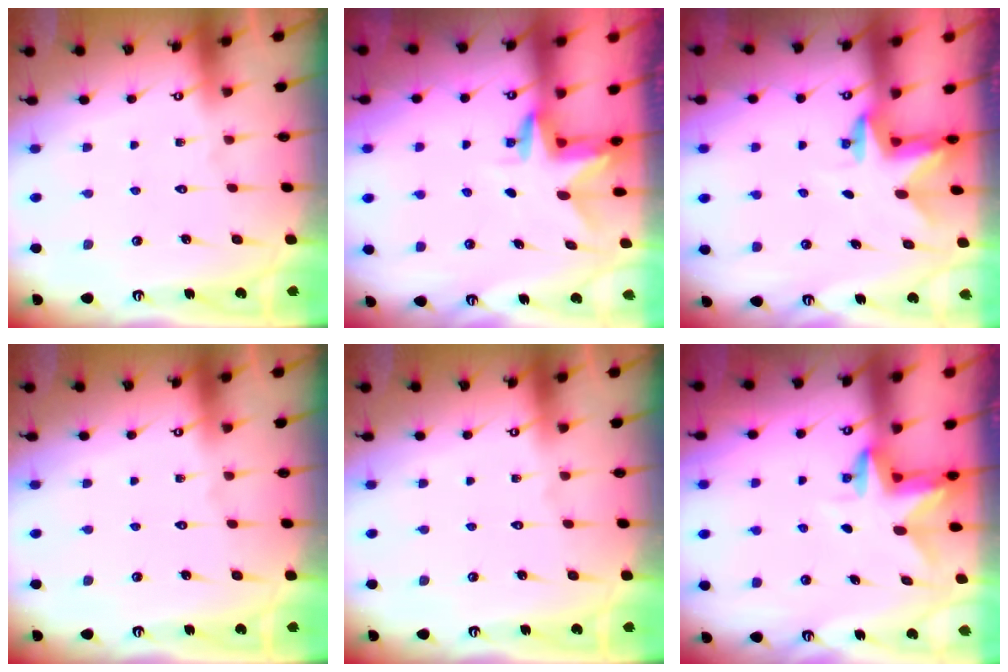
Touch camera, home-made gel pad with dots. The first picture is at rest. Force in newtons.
{"total": 3.0, "press": 3.0, "slide": 0.2}
{"total": 2.4, "press": 2.4, "slide": 0.3}
{"total": 0.0}
{"total": 0.0}
{"total": 3.0, "press": 3.0, "slide": 0.3}